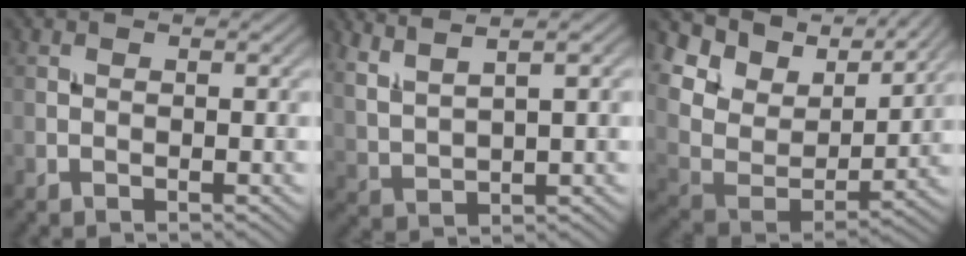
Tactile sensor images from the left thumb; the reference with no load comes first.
{"total": 6.2, "force": [4.1, 1.3, 4.5], "torque": [-0.092, 0.011, 0.079]}
{"total": 13.5, "force": [9.7, 6.6, 6.7], "torque": [-0.199, 0.024, 0.162]}